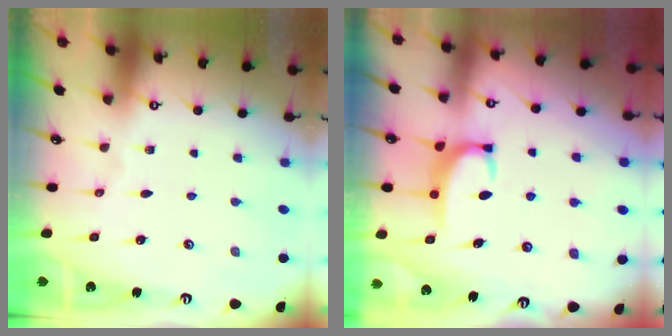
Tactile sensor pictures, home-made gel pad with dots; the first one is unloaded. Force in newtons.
{"total": 3.7, "press": 3.7, "slide": 0.4}